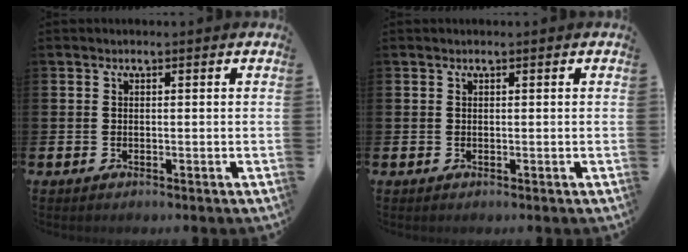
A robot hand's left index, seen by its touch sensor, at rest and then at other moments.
{"total": 0.0}